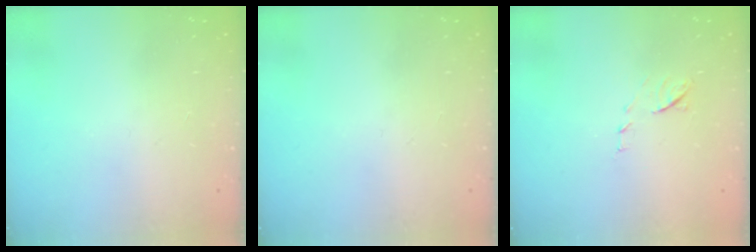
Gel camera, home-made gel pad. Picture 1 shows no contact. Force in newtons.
{"total": 0.0}
{"total": 7.9, "press": 7.9, "slide": 0.7}